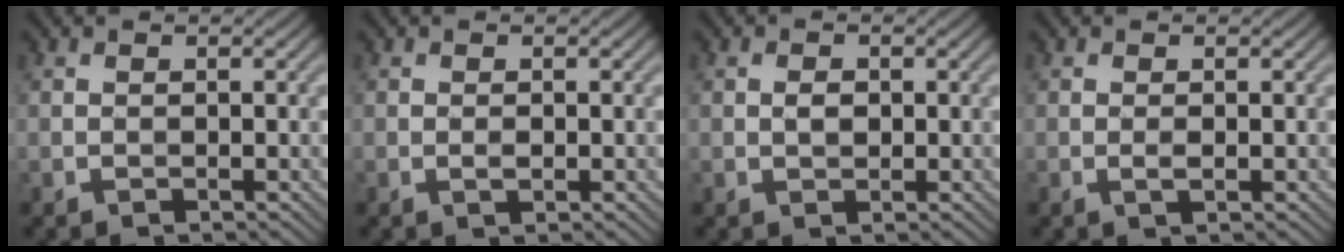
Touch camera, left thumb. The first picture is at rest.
{"total": 0.9, "force": [-0.2, 0.3, 0.8], "torque": [-0.017, -0.001, -0.003]}
{"total": 1.4, "force": [0.1, 1.0, 1.0], "torque": [-0.021, 0.001, 0.000]}
{"total": 1.0, "force": [-0.2, 0.1, 0.9], "torque": [-0.021, -0.001, -0.004]}